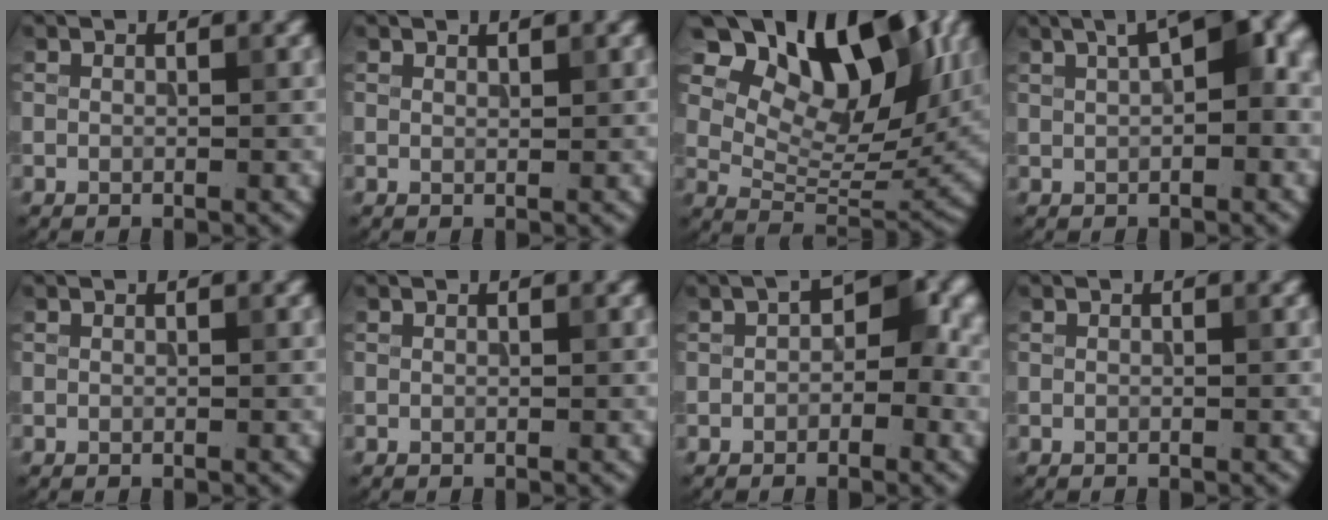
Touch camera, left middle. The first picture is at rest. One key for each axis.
{"total": 0.7, "fx": 0.6, "fy": 0.0, "fz": 0.2, "tx": 0.001, "ty": -0.001, "tz": 0.012}
{"total": 14.7, "fx": 8.6, "fy": 7.2, "fz": 9.5, "tx": -0.163, "ty": 0.019, "tz": 0.159}
{"total": 7.7, "fx": 2.1, "fy": 3.1, "fz": 6.7, "tx": -0.086, "ty": 0.029, "tz": 0.030}
{"total": 0.0}
{"total": 0.0}
{"total": 4.2, "fx": 0.2, "fy": 2.4, "fz": 3.4, "tx": -0.028, "ty": 0.008, "tz": -0.007}
{"total": 0.0}